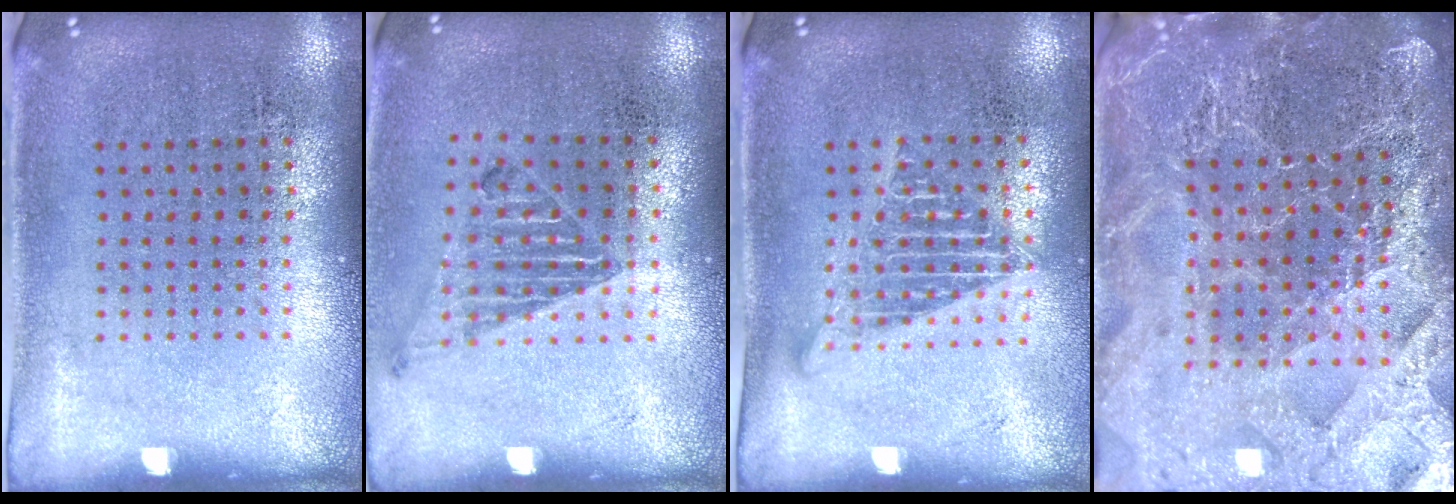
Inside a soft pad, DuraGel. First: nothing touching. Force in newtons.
{"total": 1.0, "press": 1.0, "slide": 0.2}
{"total": 1.5, "press": 1.3, "slide": 0.8}
{"total": 4.5, "press": 4.3, "slide": 1.5}